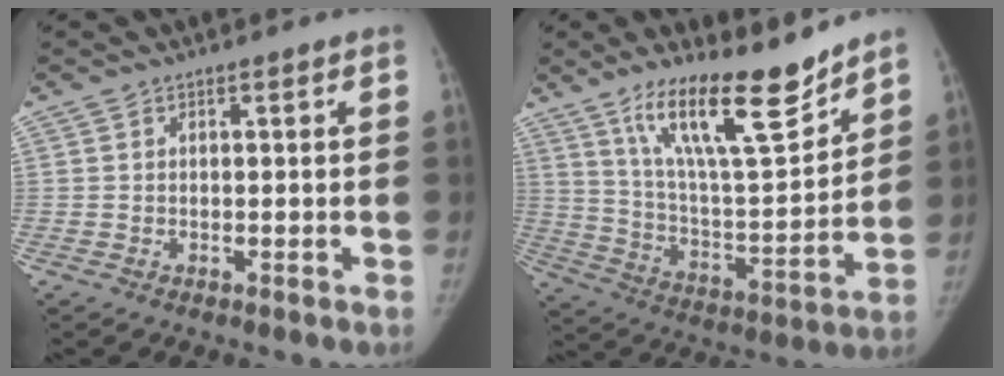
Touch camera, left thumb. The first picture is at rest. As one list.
[{"total": 19.2, "force": [13.8, 4.3, 12.5], "torque": [-0.180, -0.085, 0.243]}]